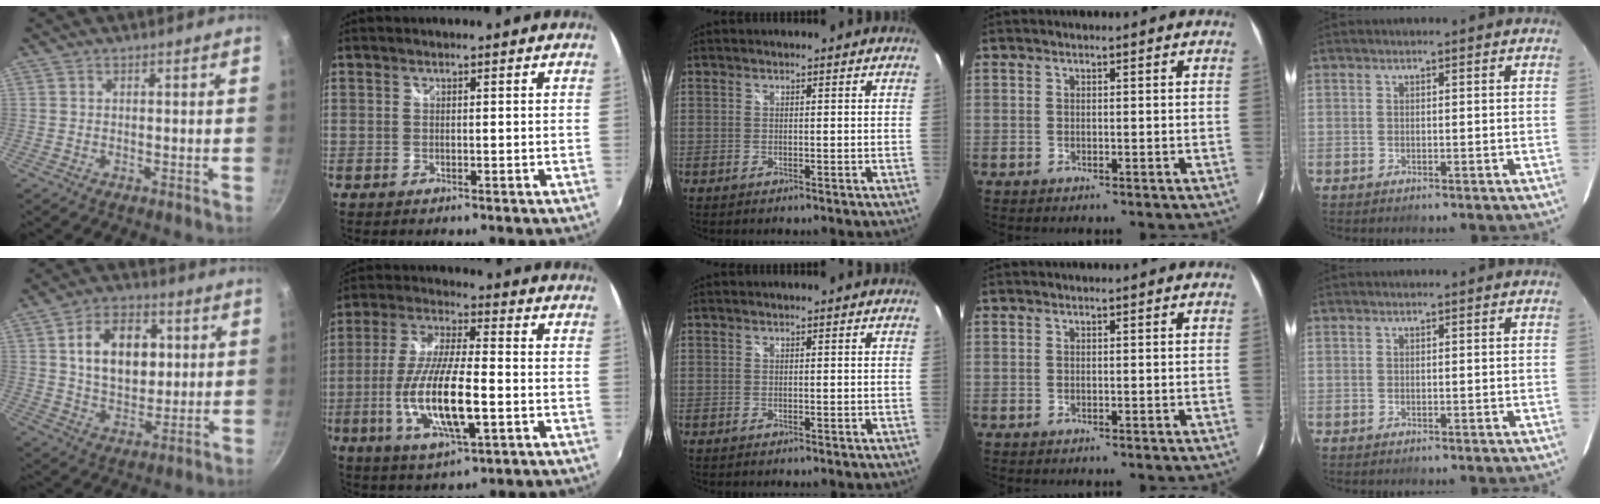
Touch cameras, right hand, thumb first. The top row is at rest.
{"thumb": {"total": 14.1, "force": [3.0, 9.7, 9.8], "torque": [-0.125, -0.002, 0.047]}, "index": {"total": 15.5, "force": [-4.0, 4.1, 14.4], "torque": [-0.295, -0.015, -0.072]}}